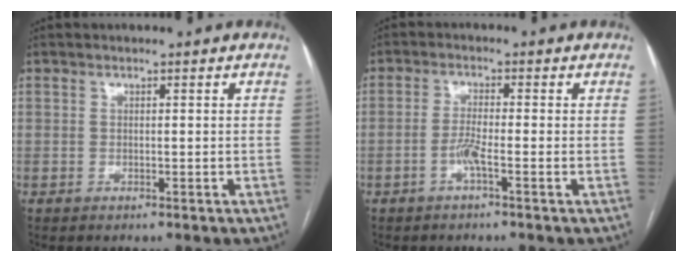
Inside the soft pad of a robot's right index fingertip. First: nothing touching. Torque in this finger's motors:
{"motor_torque": [-0.01, 0.10, -0.05, 0.00]}